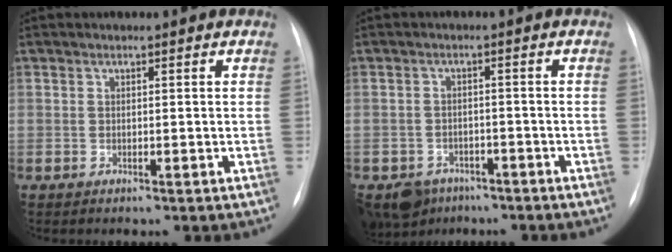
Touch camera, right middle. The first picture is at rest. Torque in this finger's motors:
{"motor_torque": [-0.03, -0.30, 0.10, 0.04]}